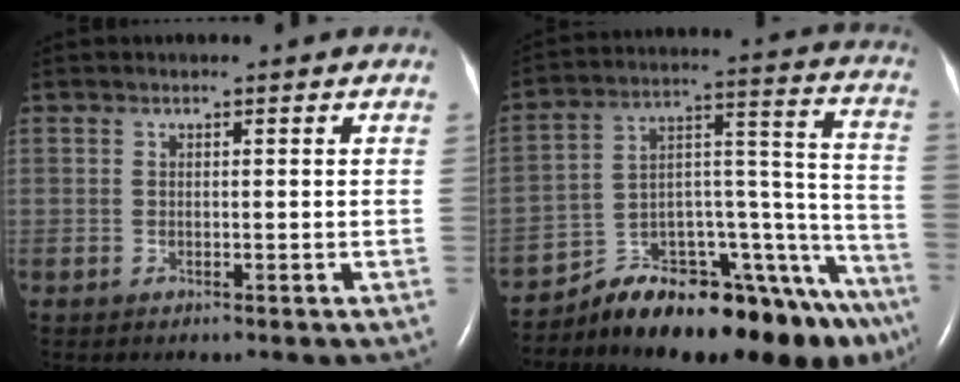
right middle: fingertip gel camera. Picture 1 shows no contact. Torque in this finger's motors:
{"motor_torque": [1.07, -1.07, 0.27, 0.12]}